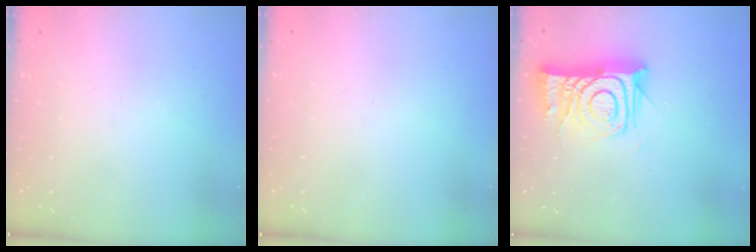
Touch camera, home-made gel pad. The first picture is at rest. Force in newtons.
{"total": 0.0}
{"total": 11.6, "press": 11.5, "slide": 1.0}